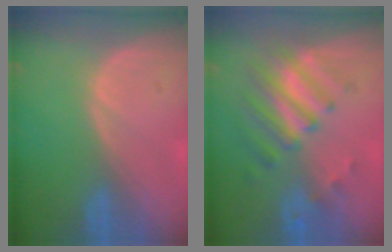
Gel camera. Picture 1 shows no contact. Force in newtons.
{"total": 7.8, "press": 6.9, "slide": 3.6}